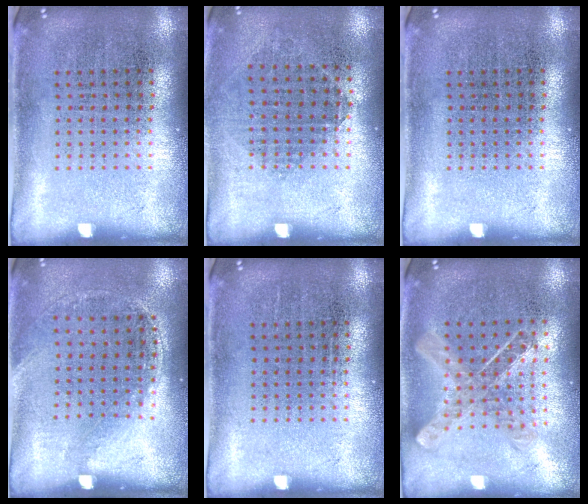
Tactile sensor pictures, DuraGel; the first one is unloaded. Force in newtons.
{"total": 0.9, "press": 0.8, "slide": 0.4}
{"total": 0.0}
{"total": 1.4, "press": 1.0, "slide": 1.0}
{"total": 0.0}
{"total": 1.0, "press": 1.0, "slide": 0.1}